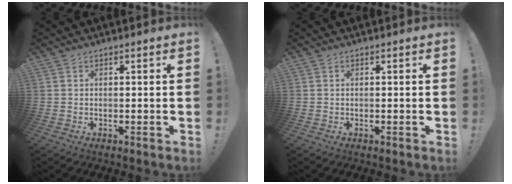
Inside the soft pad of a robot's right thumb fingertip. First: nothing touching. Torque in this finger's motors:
{"motor_torque": [-0.22, 0.30, 0.17, -0.09, -0.05]}